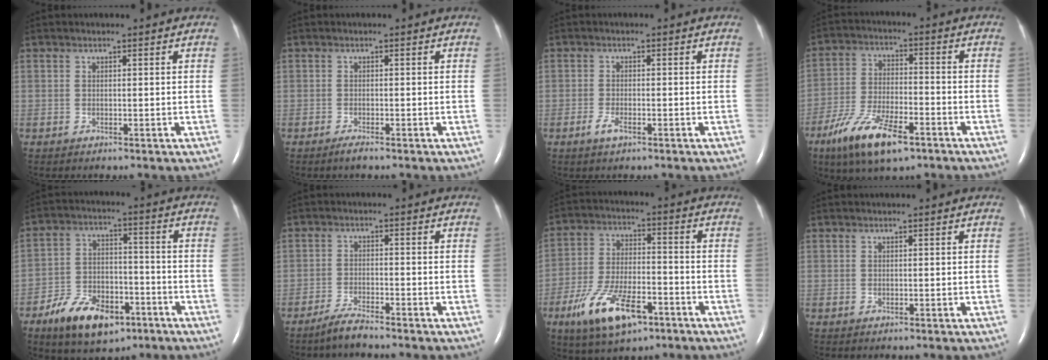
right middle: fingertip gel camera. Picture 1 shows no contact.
{"total": 1.3, "force": [-1.1, 0.0, 0.8], "torque": [-0.026, -0.005, -0.020]}
{"total": 2.0, "force": [-1.2, 0.6, 1.5], "torque": [-0.037, -0.001, -0.023]}
{"total": 12.3, "force": [-7.5, 3.8, 9.0], "torque": [-0.179, -0.015, -0.131]}
{"total": 12.0, "force": [-7.2, 6.2, 7.5], "torque": [-0.135, 0.004, -0.117]}
{"total": 3.3, "force": [-3.0, 0.0, 1.4], "torque": [-0.039, -0.010, -0.060]}
{"total": 12.9, "force": [-7.1, 4.9, 9.6], "torque": [-0.192, -0.003, -0.120]}
{"total": 0.0}